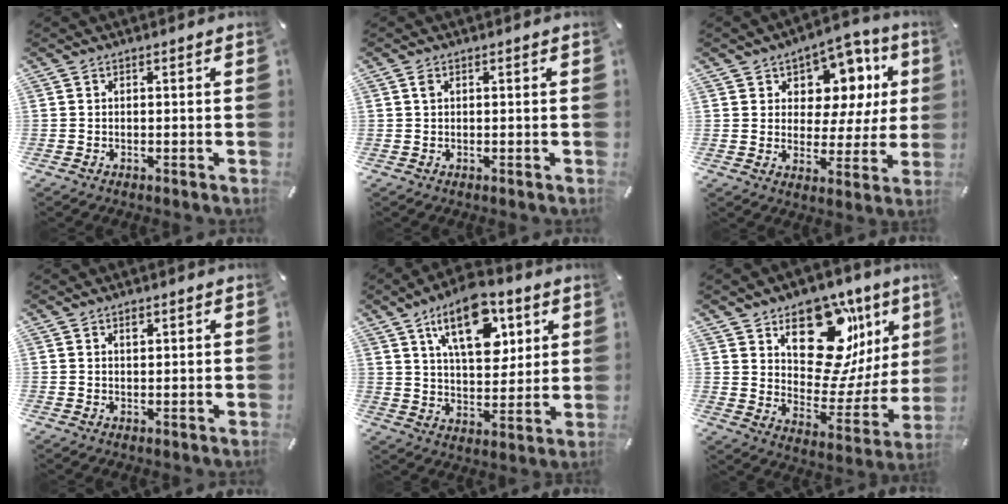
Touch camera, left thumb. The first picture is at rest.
{"total": 0.9, "force": [0.3, 0.5, 0.6], "torque": [-0.013, 0.004, 0.004]}
{"total": 11.0, "force": [5.3, 8.4, 4.9], "torque": [-0.065, -0.041, 0.094]}
{"total": 1.4, "force": [0.8, 0.8, 0.8], "torque": [-0.010, -0.003, 0.012]}
{"total": 16.5, "force": [8.5, 8.9, 11.1], "torque": [-0.169, -0.023, 0.145]}
{"total": 18.6, "force": [9.2, 12.5, 10.2], "torque": [-0.113, -0.083, 0.159]}